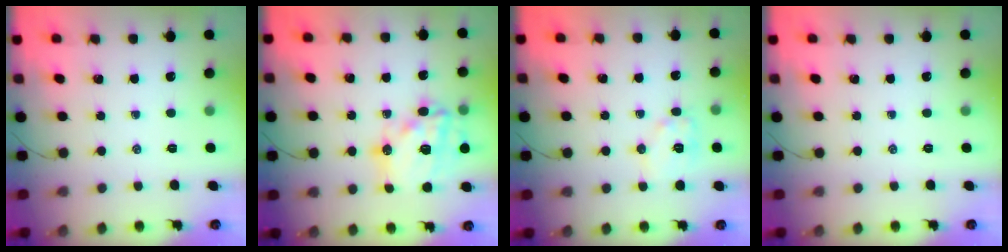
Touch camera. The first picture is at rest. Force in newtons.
{"total": 20.6, "press": 20.3, "slide": 3.9}
{"total": 9.0, "press": 9.0, "slide": 0.2}
{"total": 0.0}